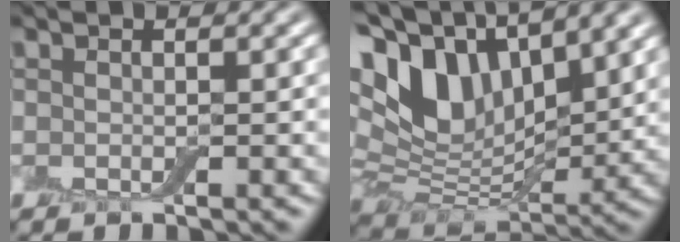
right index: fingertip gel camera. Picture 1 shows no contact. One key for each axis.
{"total": 11.7, "fx": 5.4, "fy": 6.4, "fz": 8.1, "tx": -0.178, "ty": 0.019, "tz": 0.097}